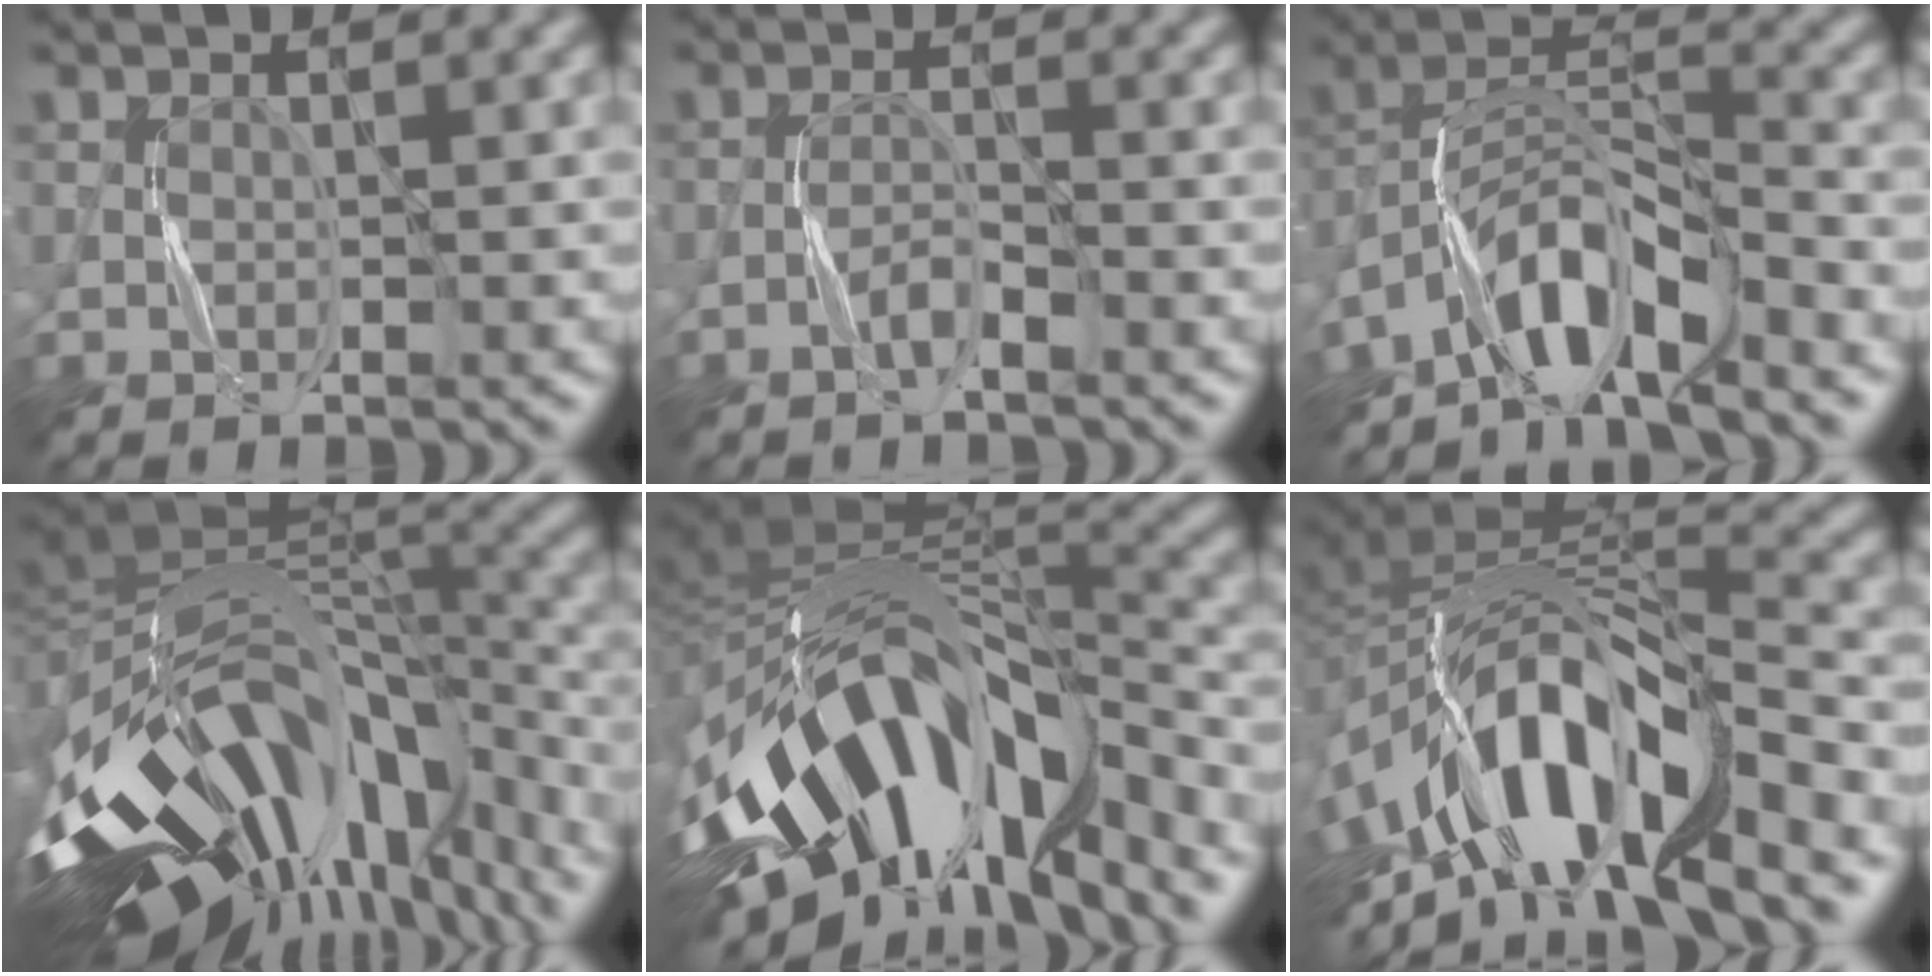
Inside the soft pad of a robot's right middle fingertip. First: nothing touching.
{"total": 1.8, "force": [-1.3, 0.2, 1.2], "torque": [-0.025, 0.009, -0.029]}
{"total": 7.4, "force": [-5.7, 1.9, 4.4], "torque": [-0.073, 0.009, -0.110]}
{"total": 16.6, "force": [-5.4, 8.6, 13.1], "torque": [-0.240, -0.030, -0.067]}
{"total": 15.3, "force": [-6.5, 8.4, 11.1], "torque": [-0.203, 0.002, -0.103]}
{"total": 13.2, "force": [-6.8, 4.9, 10.2], "torque": [-0.178, 0.013, -0.122]}